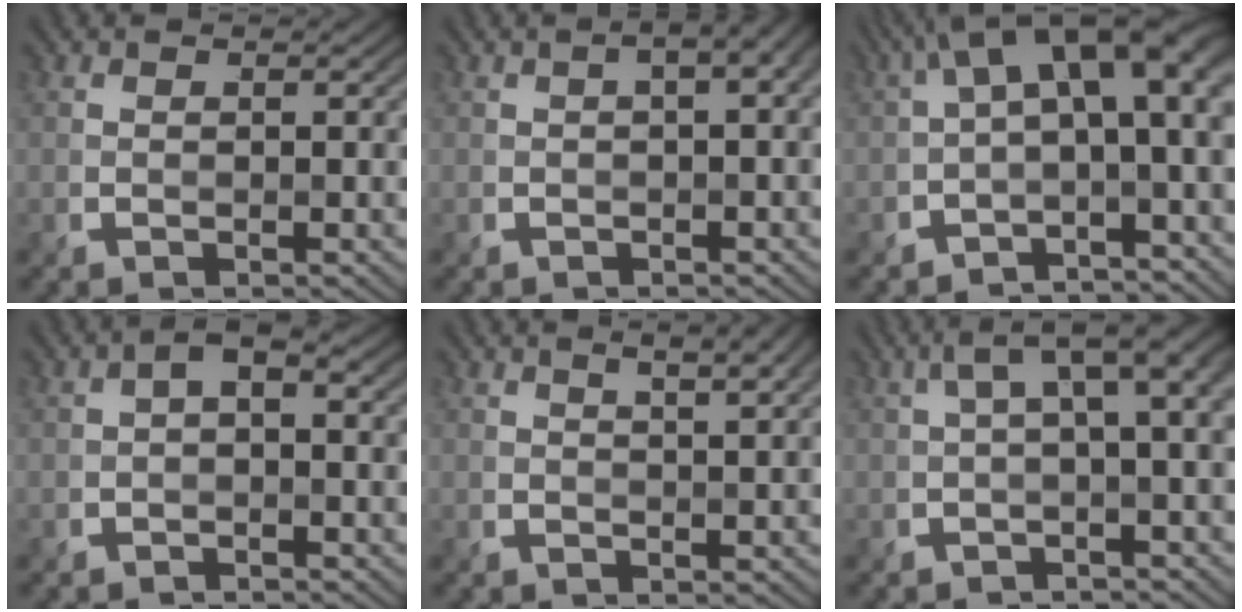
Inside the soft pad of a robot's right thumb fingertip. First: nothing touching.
{"total": 3.3, "force": [0.8, 1.0, 3.1], "torque": [-0.046, 0.010, 0.008]}
{"total": 12.3, "force": [1.4, 5.8, 10.8], "torque": [-0.161, 0.008, 0.023]}
{"total": 2.5, "force": [-0.3, 1.3, 2.1], "torque": [-0.037, 0.008, -0.010]}
{"total": 4.1, "force": [2.4, 1.0, 3.3], "torque": [-0.047, 0.009, 0.027]}
{"total": 5.7, "force": [0.8, 1.9, 5.3], "torque": [-0.076, 0.019, 0.010]}